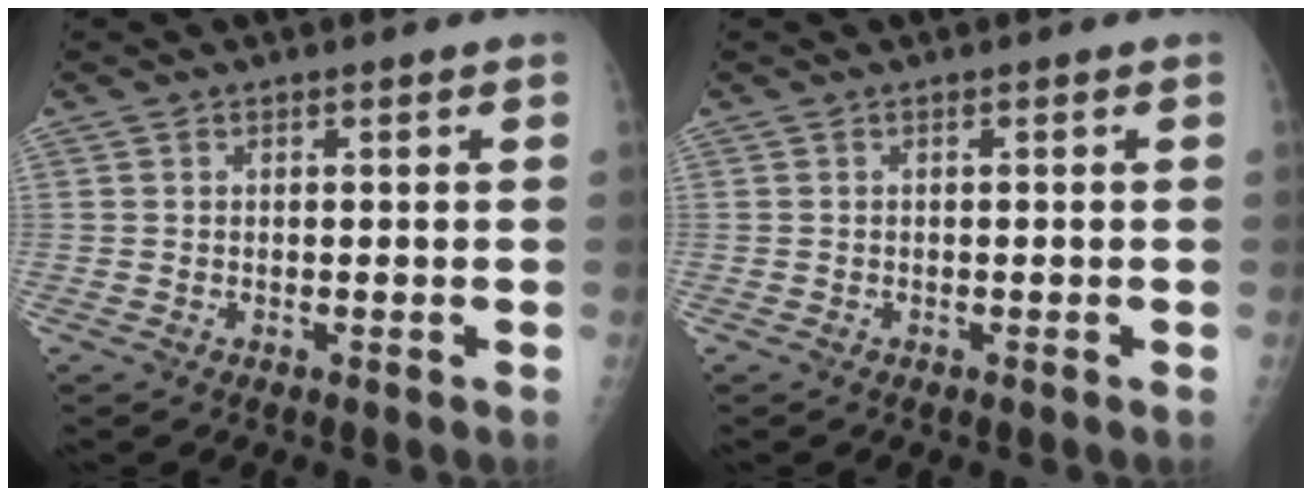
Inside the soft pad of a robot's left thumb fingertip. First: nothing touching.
{"total": 0.0}